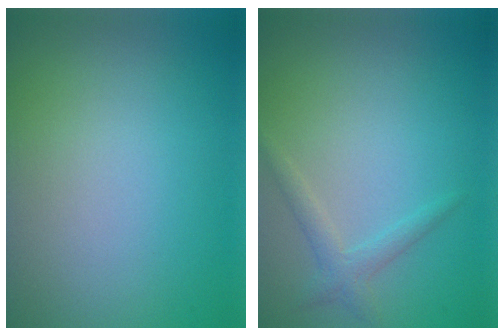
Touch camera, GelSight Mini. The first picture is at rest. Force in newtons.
{"total": 1.7, "press": 1.7, "slide": 0.1}